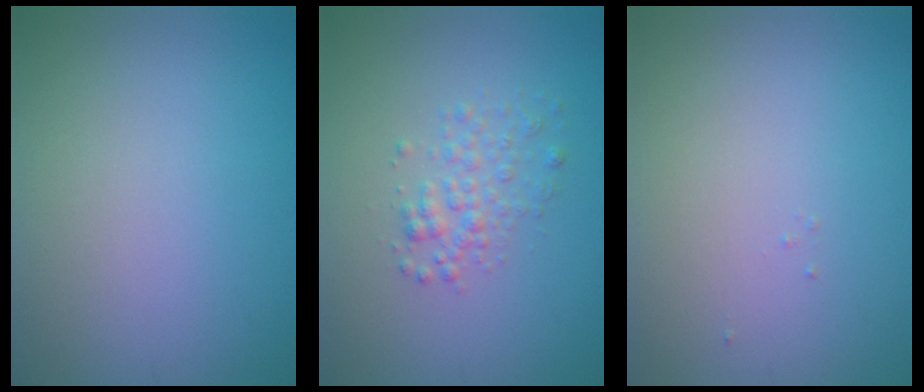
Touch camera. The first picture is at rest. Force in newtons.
{"total": 2.1, "press": 2.1, "slide": 0.1}
{"total": 0.0}